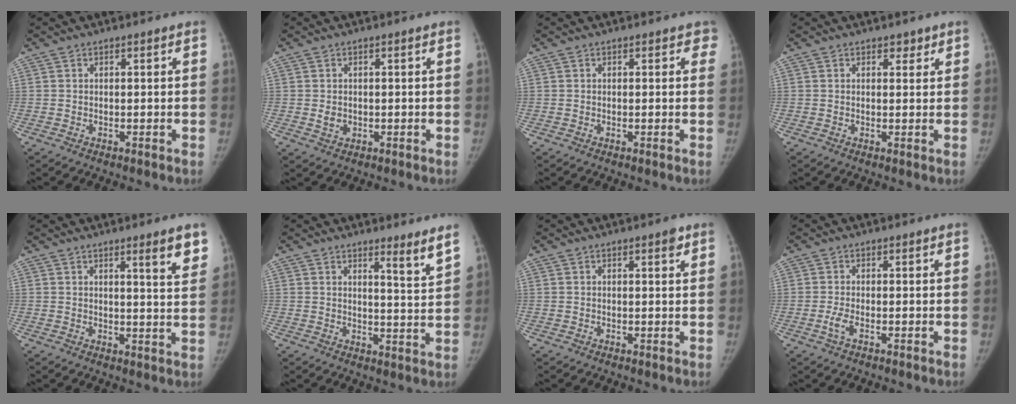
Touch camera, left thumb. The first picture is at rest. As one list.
[{"total": 1.9, "force": [-0.1, 1.5, 1.0], "torque": [-0.009, 0.000, 0.002]}, {"total": 1.6, "force": [1.0, 1.1, 0.6], "torque": [0.019, -0.002, -0.001]}, {"total": 1.7, "force": [1.2, 1.0, 0.6], "torque": [0.007, -0.006, 0.013]}, {"total": 6.2, "force": [3.9, 0.6, 4.8], "torque": [-0.057, -0.025, 0.051]}, {"total": 5.0, "force": [3.8, -0.1, 3.3], "torque": [-0.041, -0.040, 0.053]}, {"total": 1.4, "force": [0.8, 0.4, 1.0], "torque": [-0.011, -0.002, 0.009]}, {"total": 2.0, "force": [-0.9, 0.6, 1.7], "torque": [-0.043, 0.000, -0.021]}]